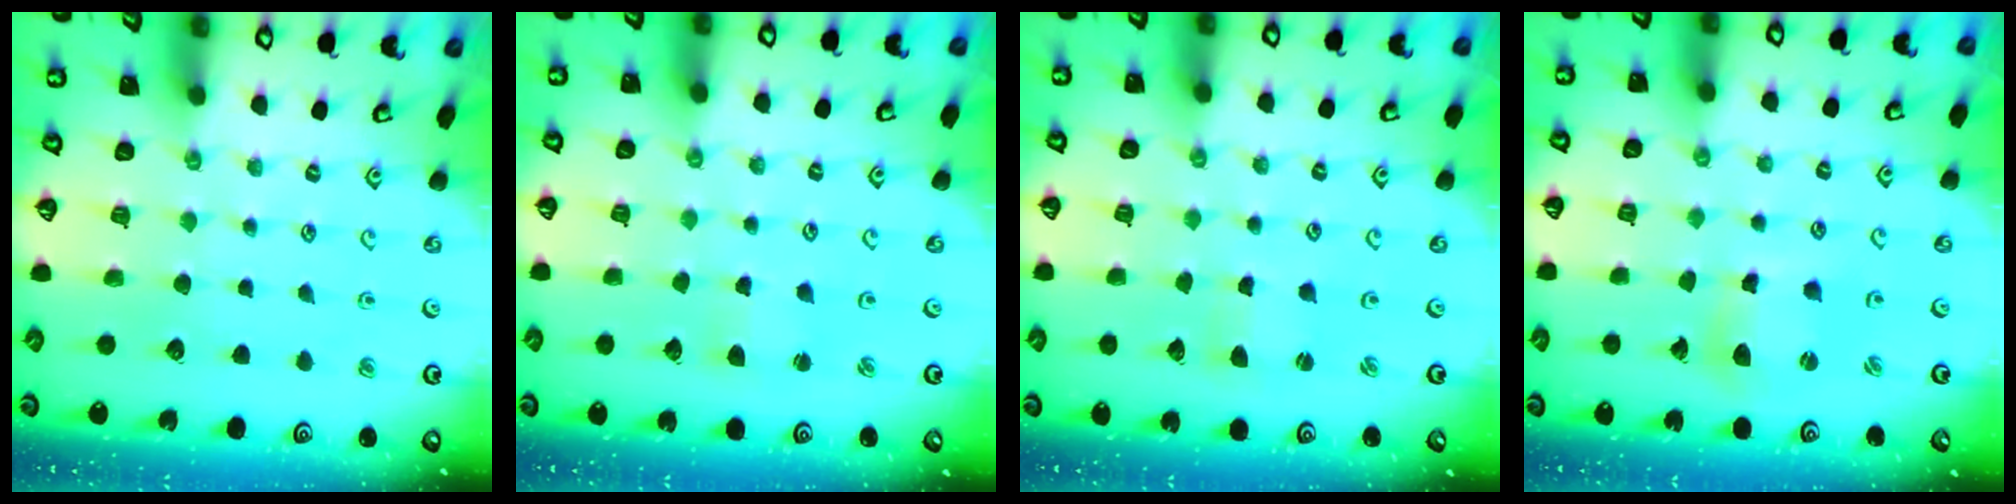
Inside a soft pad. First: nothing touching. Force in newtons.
{"total": 2.7, "press": 2.7, "slide": 0.3}
{"total": 1.3, "press": 1.2, "slide": 0.2}
{"total": 5.9, "press": 5.8, "slide": 0.7}